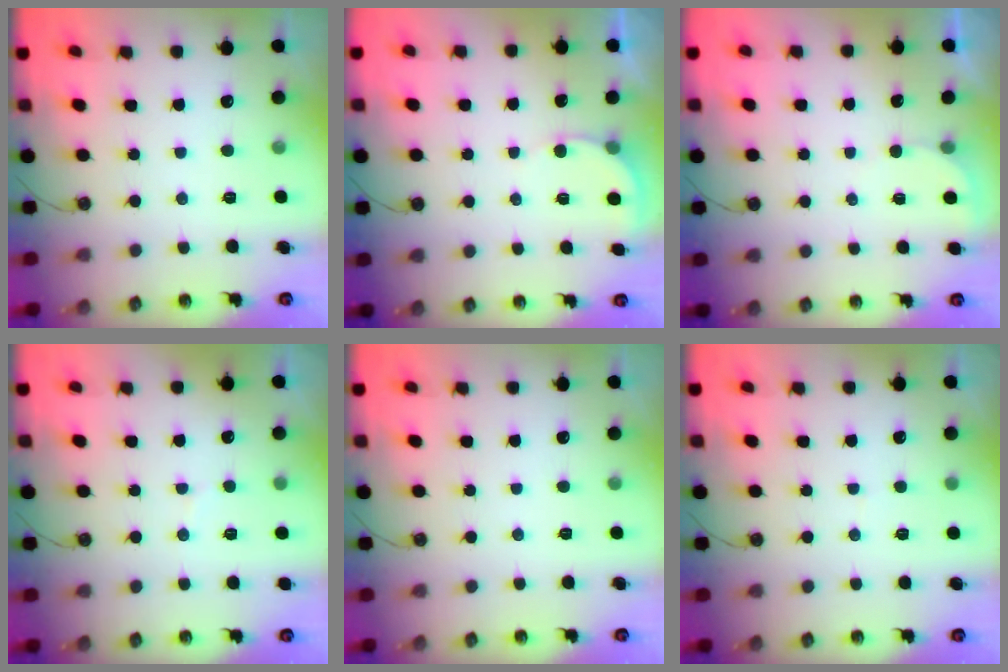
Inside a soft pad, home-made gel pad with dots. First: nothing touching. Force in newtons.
{"total": 4.2, "press": 4.2, "slide": 0.2}
{"total": 1.6, "press": 1.6, "slide": 0.0}
{"total": 2.9, "press": 2.7, "slide": 1.1}
{"total": 0.0}
{"total": 1.8, "press": 1.7, "slide": 0.1}